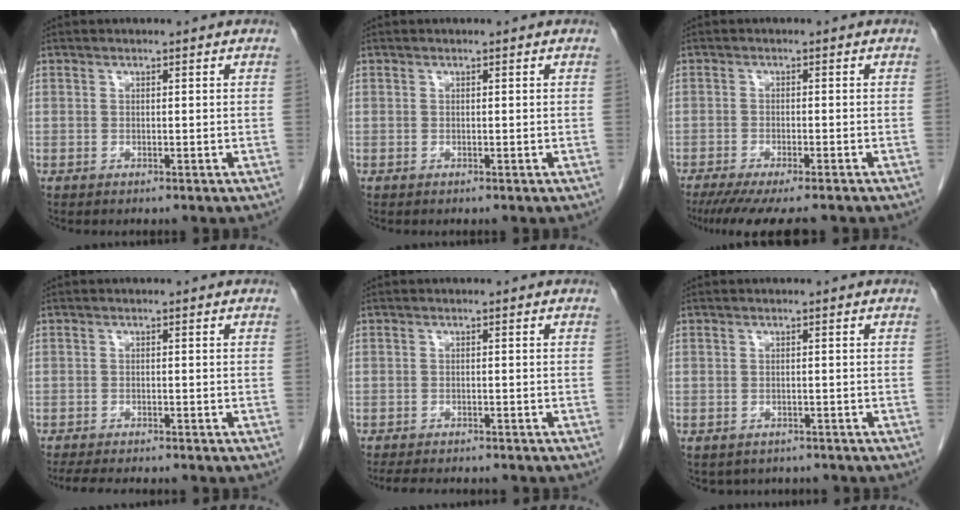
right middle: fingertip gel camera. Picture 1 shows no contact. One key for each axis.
{"total": 0.0}
{"total": 11.2, "fx": -9.6, "fy": 1.2, "fz": 5.8, "tx": -0.073, "ty": -0.024, "tz": -0.138}
{"total": 8.3, "fx": -7.2, "fy": 1.5, "fz": 3.7, "tx": -0.052, "ty": -0.009, "tz": -0.101}
{"total": 9.3, "fx": -8.2, "fy": 2.2, "fz": 3.8, "tx": -0.055, "ty": -0.007, "tz": -0.105}
{"total": 4.5, "fx": -3.8, "fy": 2.3, "fz": 0.6, "tx": -0.003, "ty": 0.009, "tz": -0.043}